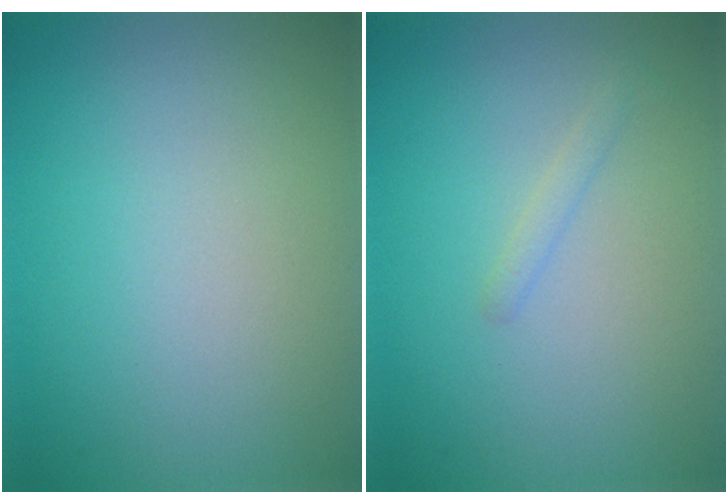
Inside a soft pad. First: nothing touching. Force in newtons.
{"total": 0.9, "press": 0.9, "slide": 0.0}